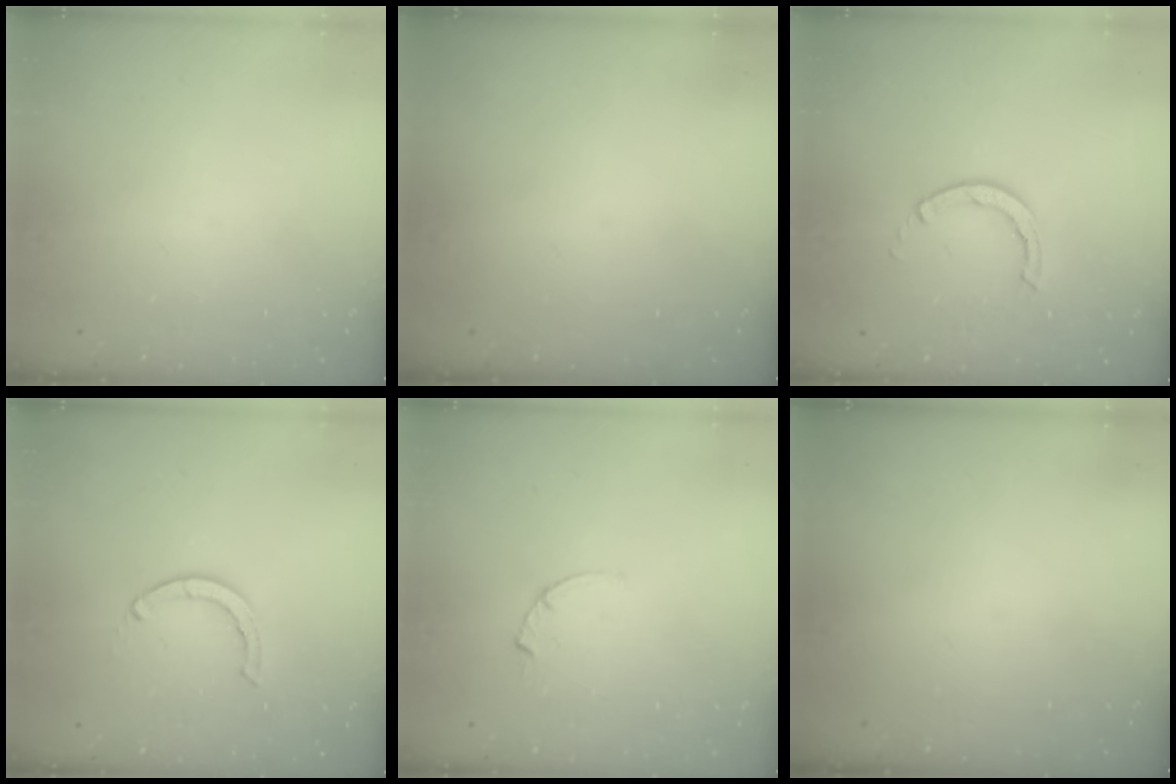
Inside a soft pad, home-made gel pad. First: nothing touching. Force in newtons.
{"total": 0.0}
{"total": 2.8, "press": 2.8, "slide": 0.3}
{"total": 2.9, "press": 2.9, "slide": 0.1}
{"total": 2.5, "press": 2.5, "slide": 0.3}
{"total": 0.0}